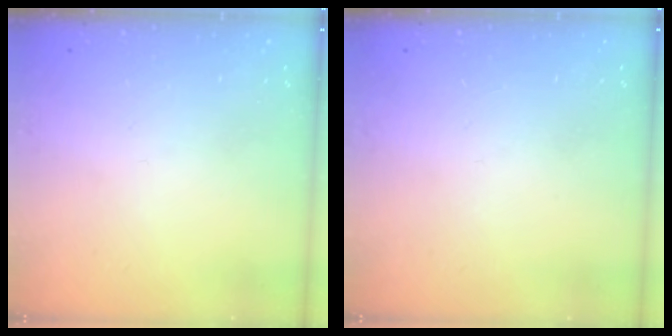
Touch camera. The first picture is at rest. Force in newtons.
{"total": 0.0}